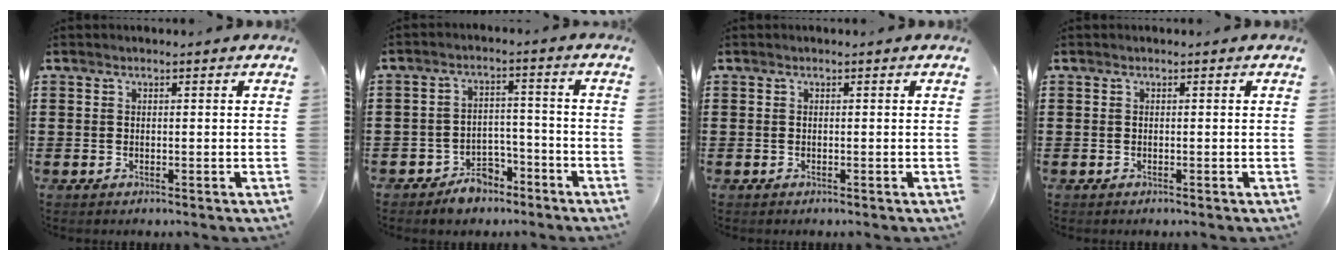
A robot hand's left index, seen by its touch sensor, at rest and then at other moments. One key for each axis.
{"total": 4.8, "fx": -4.3, "fy": 1.9, "fz": 1.0, "tx": -0.018, "ty": 0.017, "tz": -0.083}
{"total": 0.0}
{"total": 0.0}